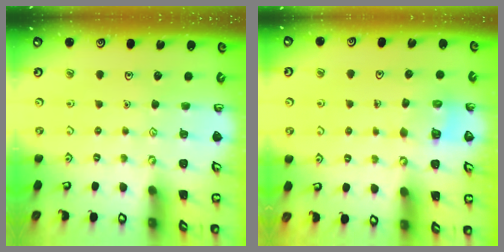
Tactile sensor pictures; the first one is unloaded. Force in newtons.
{"total": 5.2, "press": 5.1, "slide": 0.4}